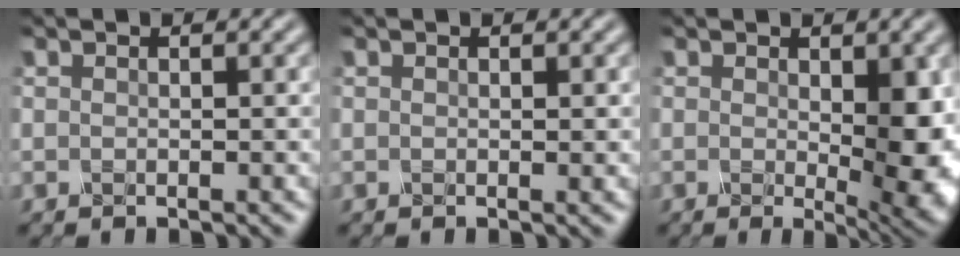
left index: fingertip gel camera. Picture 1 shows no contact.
{"total": 0.0}
{"total": 6.7, "force": [0.0, 2.4, 6.3], "torque": [-0.079, -0.010, 0.005]}